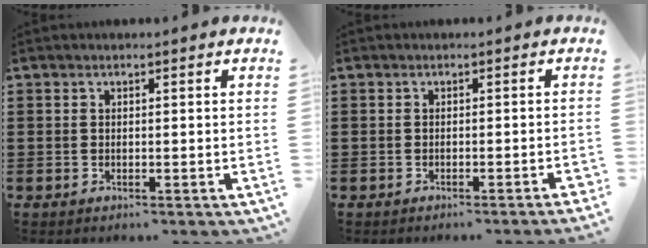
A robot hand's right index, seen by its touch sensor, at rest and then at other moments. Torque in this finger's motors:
{"motor_torque": [2.14, 0.00, 0.15, 0.07]}